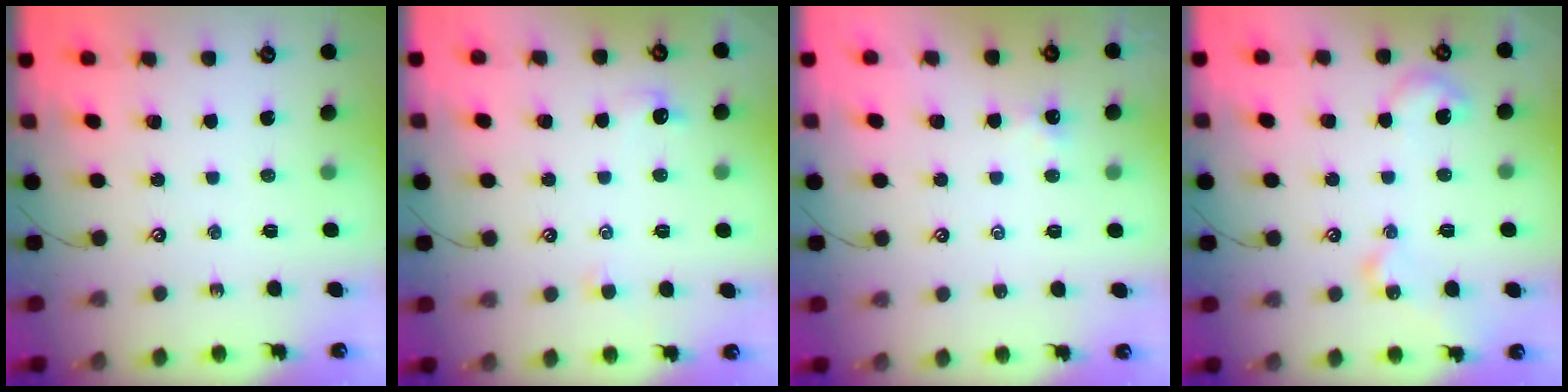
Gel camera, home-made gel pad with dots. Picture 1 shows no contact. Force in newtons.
{"total": 1.0, "press": 0.8, "slide": 0.6}
{"total": 0.6, "press": 0.5, "slide": 0.3}
{"total": 6.8, "press": 6.8, "slide": 0.6}